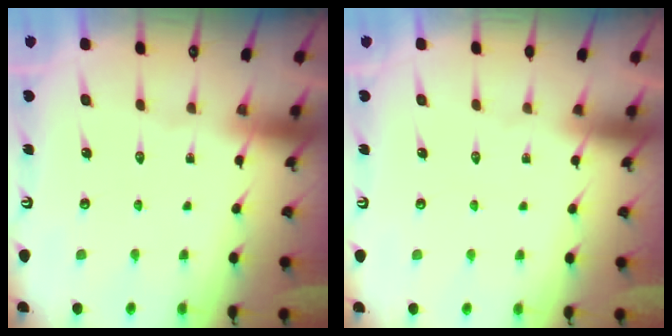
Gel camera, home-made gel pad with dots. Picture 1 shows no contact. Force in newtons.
{"total": 0.0}